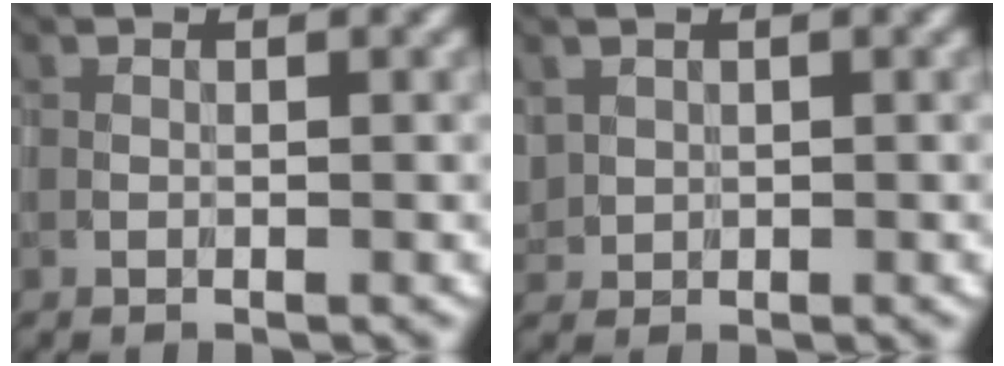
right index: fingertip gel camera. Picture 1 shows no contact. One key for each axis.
{"total": 0.9, "fx": 0.5, "fy": 0.8, "fz": -0.1, "tx": 0.000, "ty": 0.000, "tz": 0.018}